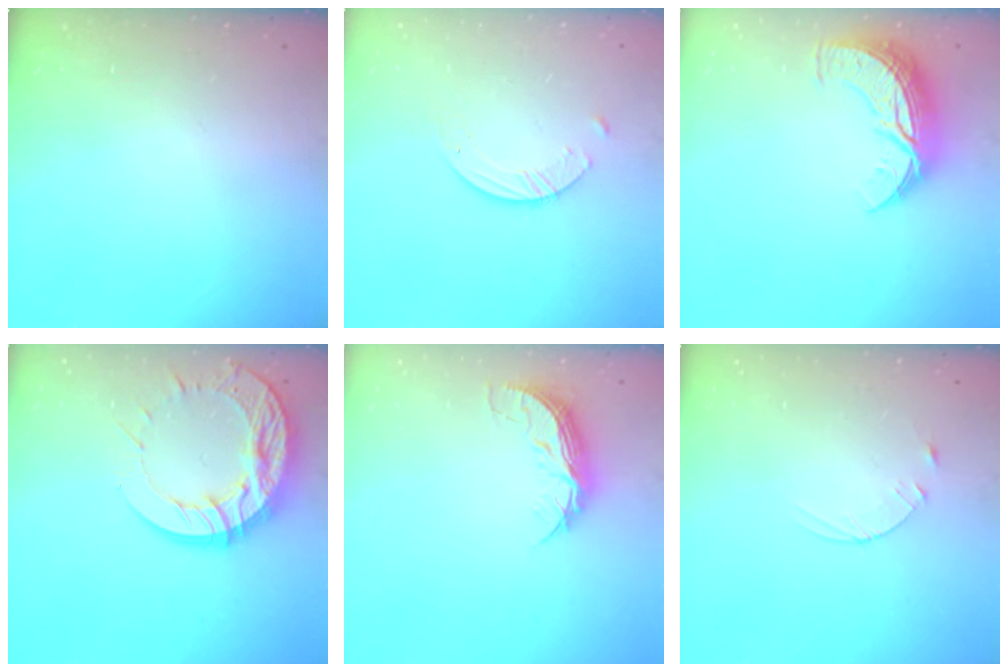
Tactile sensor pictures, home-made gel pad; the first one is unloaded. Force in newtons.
{"total": 3.8, "press": 3.8, "slide": 0.4}
{"total": 12.7, "press": 12.6, "slide": 0.6}
{"total": 15.9, "press": 15.8, "slide": 1.4}
{"total": 8.0, "press": 8.0, "slide": 0.6}
{"total": 3.6, "press": 3.6, "slide": 0.5}